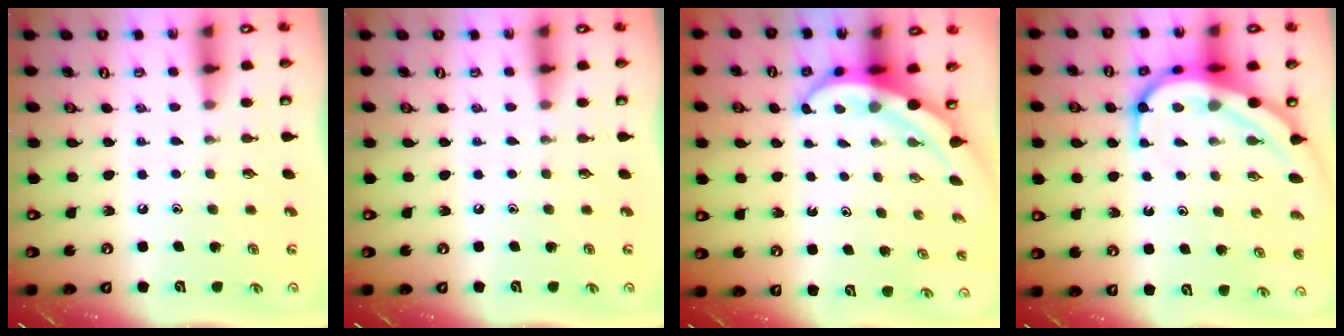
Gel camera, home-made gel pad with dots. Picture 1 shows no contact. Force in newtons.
{"total": 0.0}
{"total": 4.5, "press": 4.4, "slide": 0.5}
{"total": 11.5, "press": 11.4, "slide": 1.2}